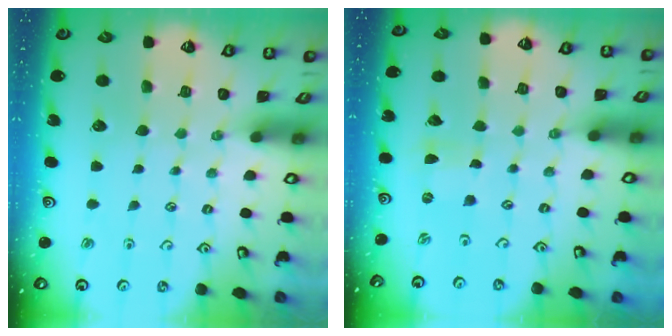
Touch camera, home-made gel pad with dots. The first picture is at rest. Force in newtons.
{"total": 0.0}